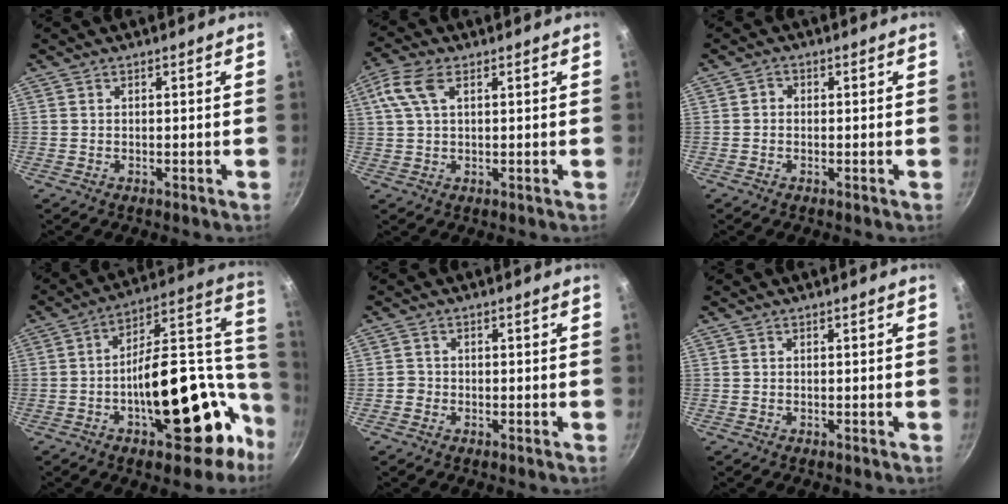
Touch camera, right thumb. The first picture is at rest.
{"total": 6.7, "force": [2.5, 3.5, 5.1], "torque": [-0.108, 0.016, 0.045]}
{"total": 1.4, "force": [-0.1, 1.2, 0.6], "torque": [-0.010, 0.006, -0.006]}
{"total": 27.0, "force": [-8.2, 14.2, 21.4], "torque": [-0.237, 0.073, -0.105]}
{"total": 1.4, "force": [-0.6, 1.2, 0.2], "torque": [0.003, 0.006, -0.013]}
{"total": 0.0}